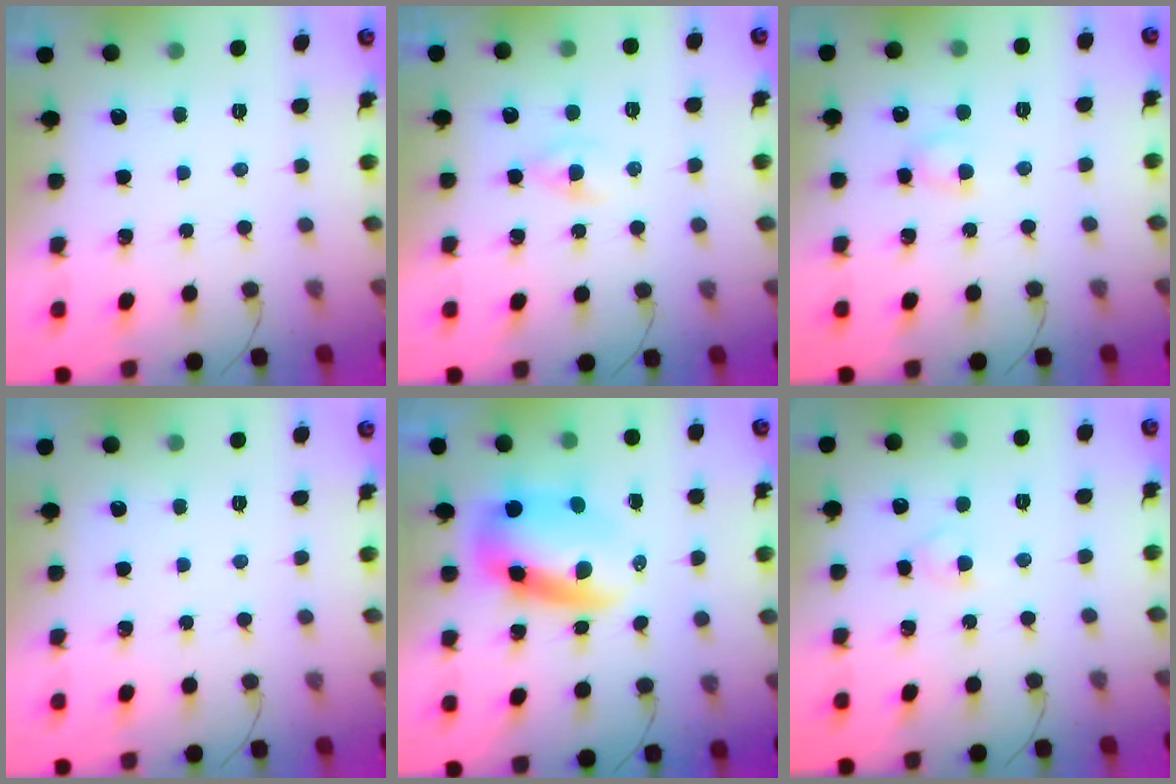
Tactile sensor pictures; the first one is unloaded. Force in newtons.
{"total": 1.1, "press": 0.8, "slide": 0.7}
{"total": 3.1, "press": 2.9, "slide": 1.2}
{"total": 0.0}
{"total": 8.5, "press": 8.3, "slide": 2.0}
{"total": 2.9, "press": 2.7, "slide": 1.1}